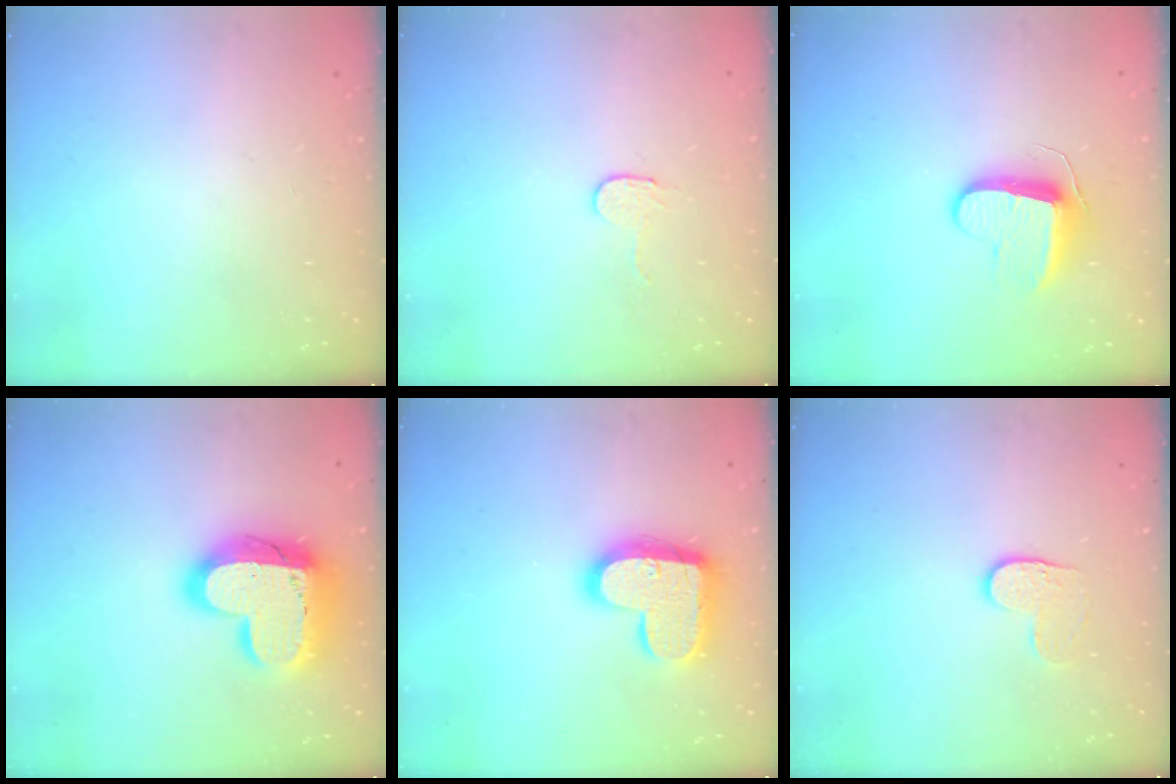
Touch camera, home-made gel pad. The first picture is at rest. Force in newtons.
{"total": 2.7, "press": 2.7, "slide": 0.2}
{"total": 9.4, "press": 9.4, "slide": 0.5}
{"total": 20.4, "press": 20.3, "slide": 1.6}
{"total": 16.9, "press": 16.8, "slide": 1.1}
{"total": 4.0, "press": 4.0, "slide": 0.4}